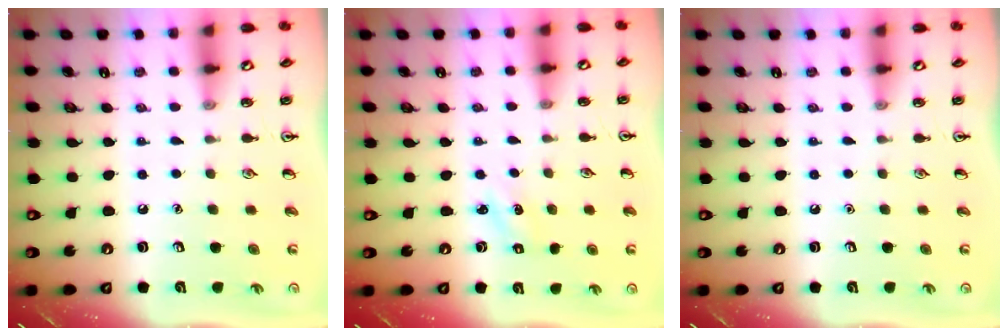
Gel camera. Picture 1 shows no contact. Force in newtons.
{"total": 1.2, "press": 1.1, "slide": 0.4}
{"total": 0.0}